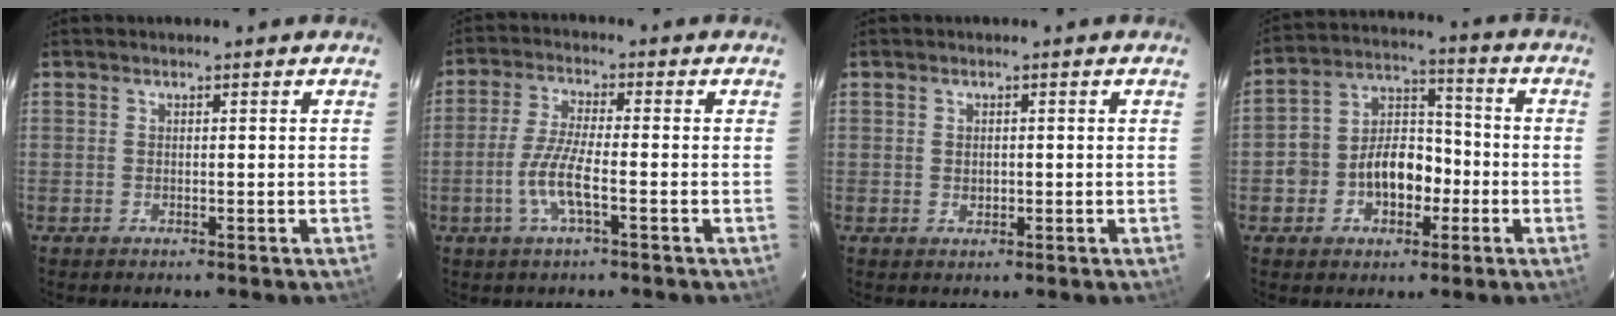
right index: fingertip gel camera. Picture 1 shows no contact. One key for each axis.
{"total": 6.8, "fx": -2.5, "fy": 0.9, "fz": 6.2, "tx": -0.132, "ty": -0.004, "tz": -0.049}
{"total": 1.4, "fx": 0.1, "fy": 1.3, "fz": 0.5, "tx": -0.005, "ty": 0.002, "tz": 0.005}
{"total": 11.0, "fx": -3.4, "fy": 8.3, "fz": 6.3, "tx": -0.124, "ty": 0.038, "tz": -0.052}